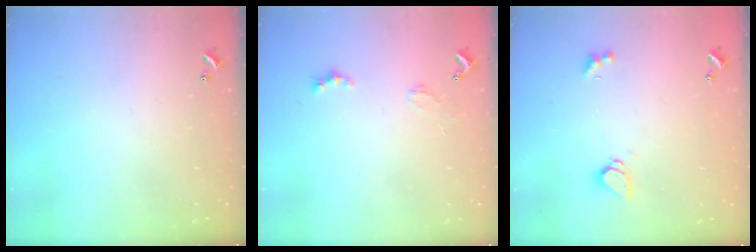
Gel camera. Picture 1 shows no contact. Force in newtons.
{"total": 1.5, "press": 1.5, "slide": 0.5}
{"total": 2.2, "press": 2.2, "slide": 0.5}